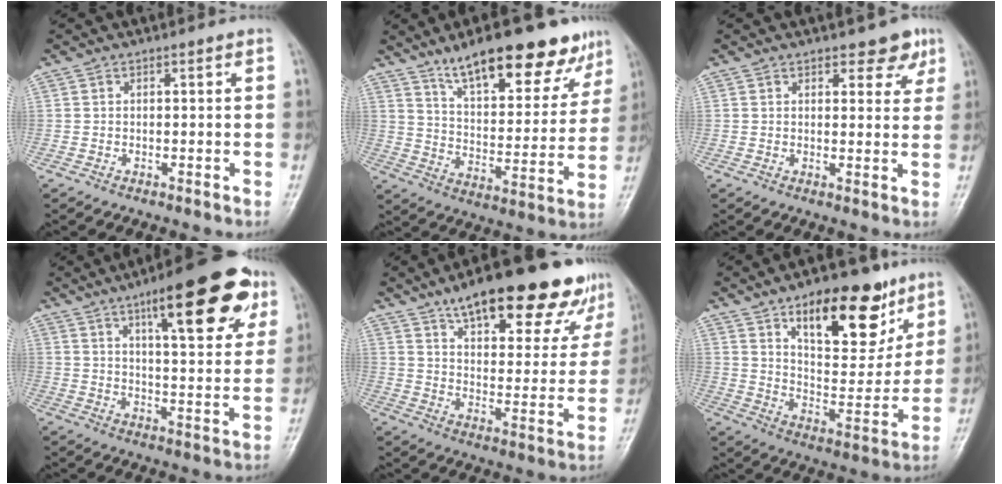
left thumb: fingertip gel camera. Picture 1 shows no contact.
{"total": 20.7, "force": [14.4, 7.1, 13.1], "torque": [-0.145, -0.059, 0.224]}
{"total": 4.9, "force": [3.2, 2.5, 2.7], "torque": [-0.004, -0.015, 0.039]}
{"total": 19.6, "force": [10.3, 5.7, 15.6], "torque": [-0.185, -0.028, 0.146]}
{"total": 24.3, "force": [17.0, 8.2, 15.3], "torque": [-0.171, -0.051, 0.241]}
{"total": 19.6, "force": [11.6, 8.8, 13.2], "torque": [-0.140, -0.065, 0.186]}